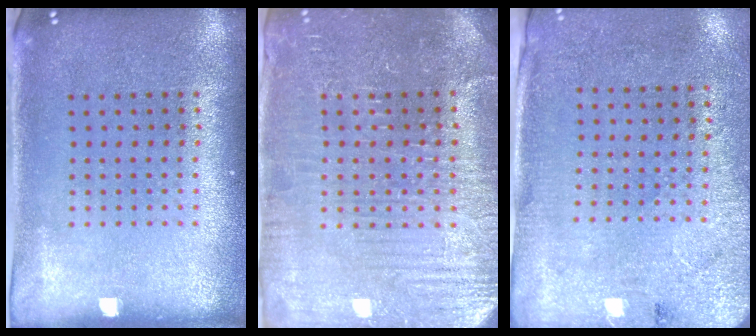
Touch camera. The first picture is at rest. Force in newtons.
{"total": 4.0, "press": 3.9, "slide": 0.9}
{"total": 2.7, "press": 2.3, "slide": 1.5}